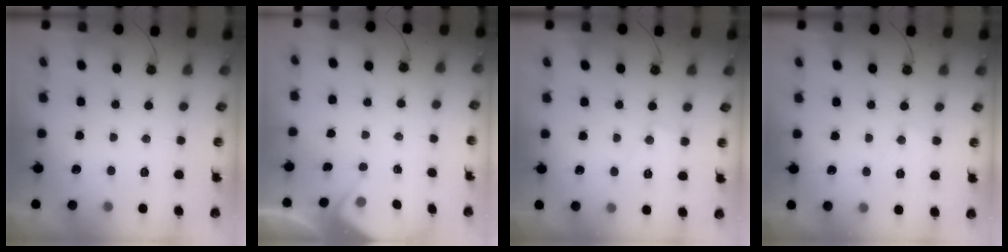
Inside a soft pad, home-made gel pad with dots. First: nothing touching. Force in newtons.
{"total": 2.8, "press": 2.7, "slide": 0.4}
{"total": 5.8, "press": 5.8, "slide": 0.4}
{"total": 5.6, "press": 5.6, "slide": 0.8}